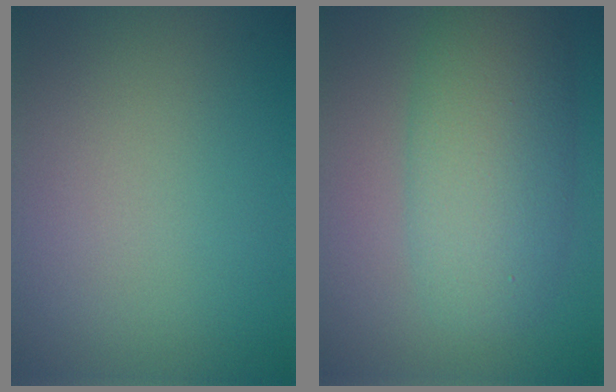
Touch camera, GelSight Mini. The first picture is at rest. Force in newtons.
{"total": 6.9, "press": 6.8, "slide": 0.3}